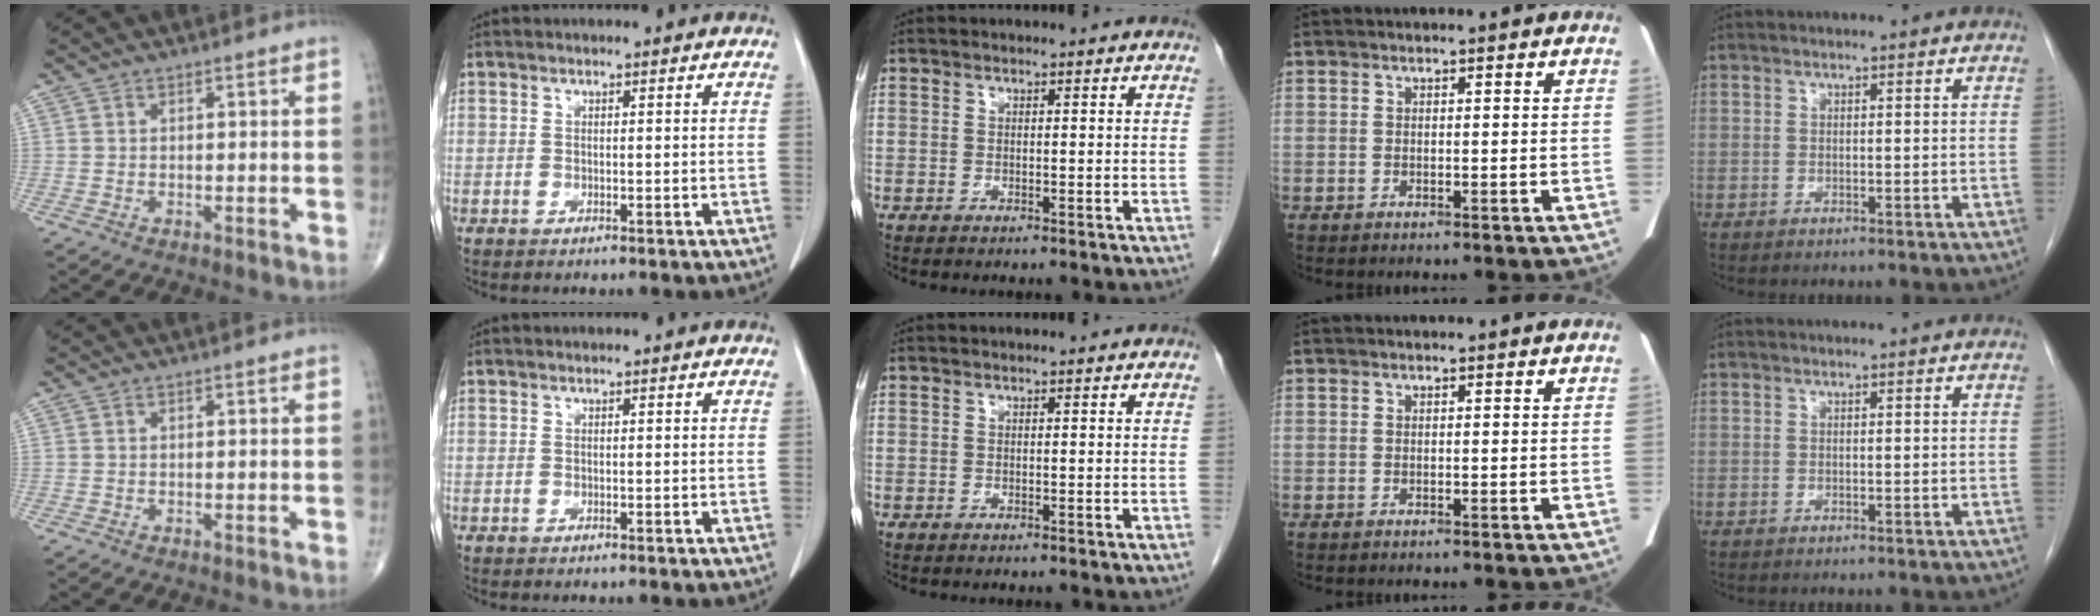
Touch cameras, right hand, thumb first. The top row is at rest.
{}